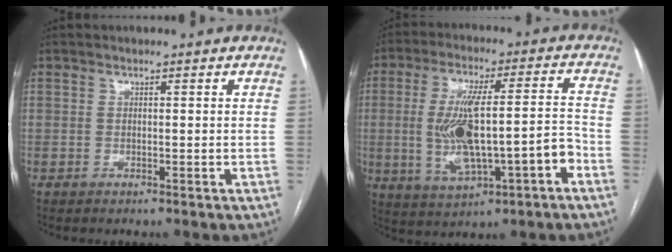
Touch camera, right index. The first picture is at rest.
{"total": 14.2, "force": [-3.2, 3.3, 13.4], "torque": [-0.246, 0.020, -0.039]}